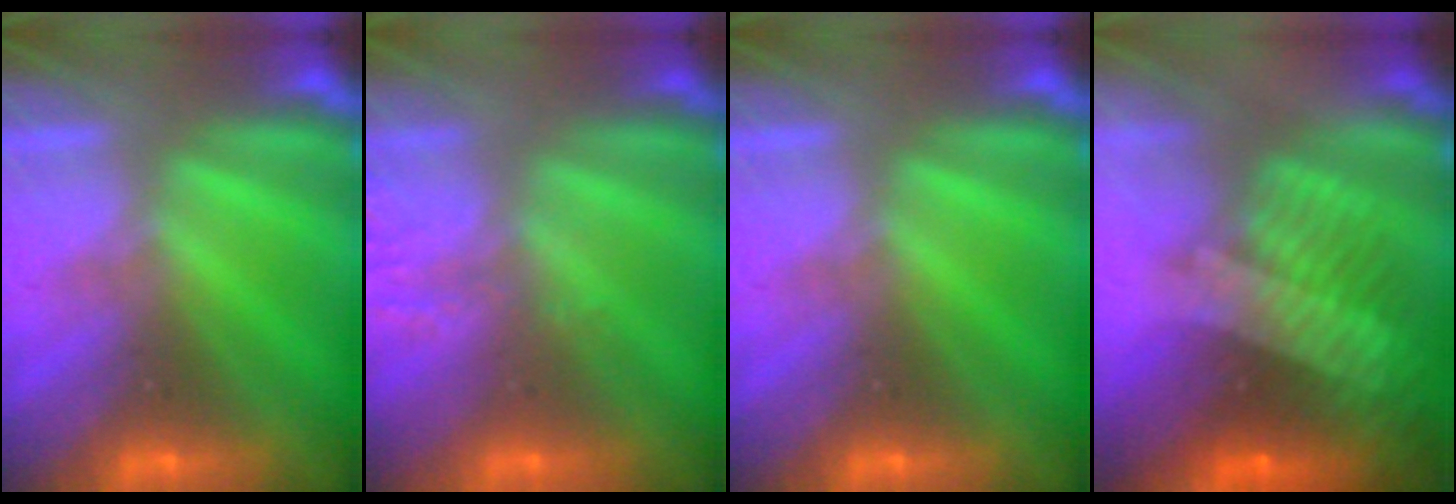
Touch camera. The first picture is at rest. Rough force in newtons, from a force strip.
{"total": 1.9}
{"total": 0.0}
{"total": 9.6}